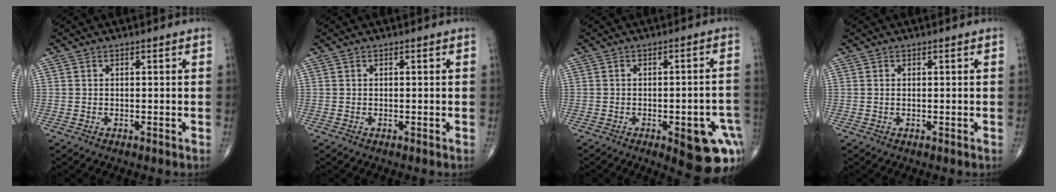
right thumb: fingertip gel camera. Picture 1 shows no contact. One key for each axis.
{"total": 0.0}
{"total": 13.6, "fx": -5.5, "fy": 4.9, "fz": 11.4, "tx": -0.088, "ty": 0.023, "tz": -0.052}
{"total": 0.0}